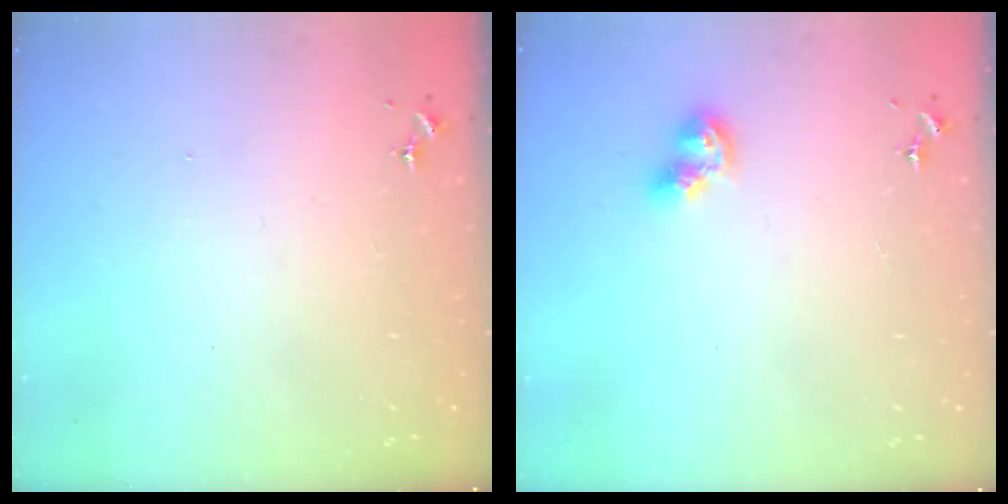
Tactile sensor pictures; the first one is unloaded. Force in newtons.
{"total": 9.2, "press": 9.1, "slide": 1.0}